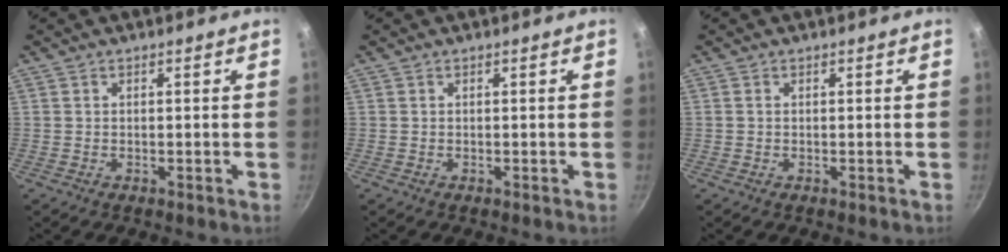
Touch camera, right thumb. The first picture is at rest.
{"total": 0.0}
{"total": 0.0}